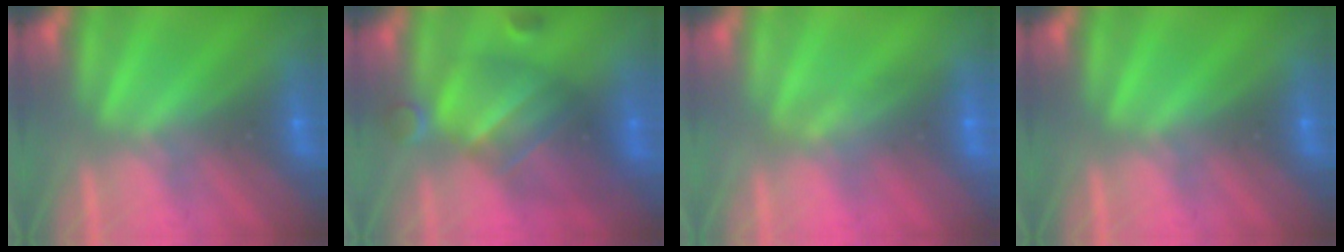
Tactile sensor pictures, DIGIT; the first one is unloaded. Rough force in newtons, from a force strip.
{"total": 5.8}
{"total": 1.6}
{"total": 0.0}